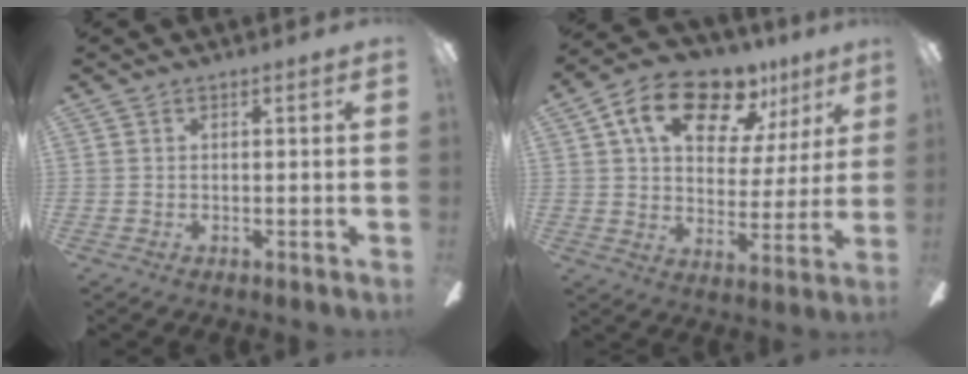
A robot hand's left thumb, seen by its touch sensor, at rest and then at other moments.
{"total": 16.9, "force": [10.2, 9.0, 10.1], "torque": [-0.167, -0.042, 0.176]}